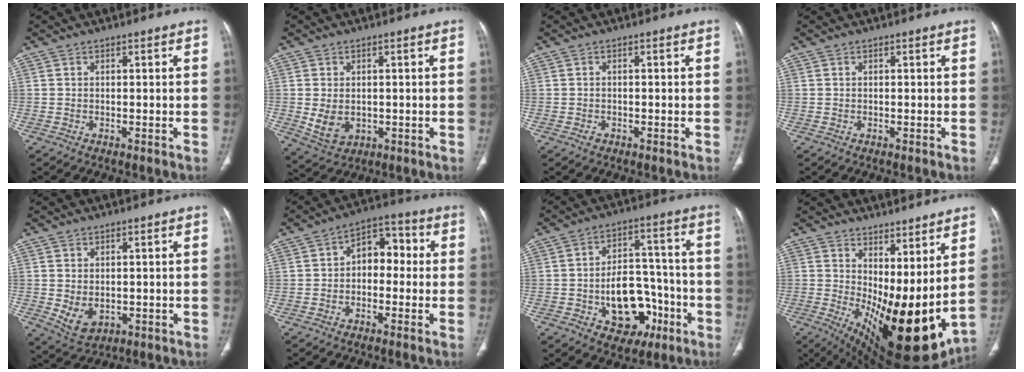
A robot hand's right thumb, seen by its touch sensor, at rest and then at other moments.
{"total": 5.9, "force": [-0.4, 4.4, 3.9], "torque": [-0.064, -0.006, 0.012]}
{"total": 0.9, "force": [-0.5, 0.6, 0.3], "torque": [-0.006, 0.004, -0.008]}
{"total": 0.0}
{"total": 5.1, "force": [-0.3, 3.6, 3.6], "torque": [-0.058, -0.011, 0.014]}
{"total": 7.8, "force": [-0.2, 5.4, 5.7], "torque": [-0.046, 0.034, -0.019]}
{"total": 14.6, "force": [-5.2, 9.8, 9.5], "torque": [-0.100, 0.051, -0.065]}
{"total": 20.6, "force": [3.4, 8.2, 18.6], "torque": [-0.283, -0.058, 0.074]}